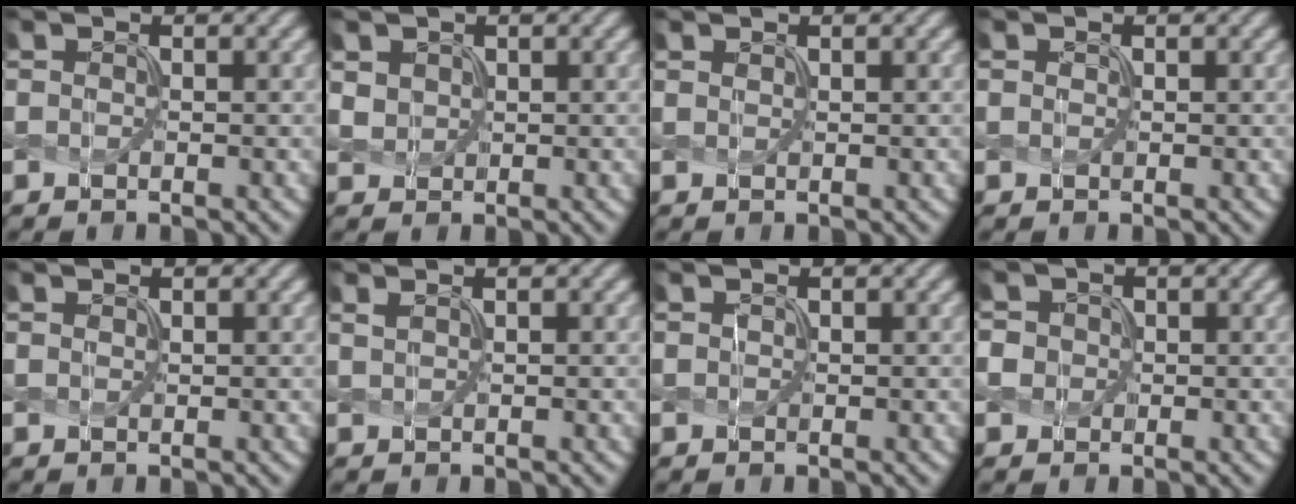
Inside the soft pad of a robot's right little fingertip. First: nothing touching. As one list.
[{"total": 0.7, "force": [0.5, 0.4, -0.2], "torque": [-0.006, 0.003, 0.025]}, {"total": 1.0, "force": [0.0, -0.4, -0.9], "torque": [0.015, 0.003, 0.010]}, {"total": 0.6, "force": [-0.2, 0.1, -0.5], "torque": [0.006, 0.005, 0.005]}, {"total": 1.0, "force": [-0.1, -0.4, -0.9], "torque": [0.015, 0.003, 0.009]}, {"total": 1.9, "force": [1.3, 1.0, 1.0], "torque": [-0.002, 0.014, 0.000]}, {"total": 1.0, "force": [-0.2, -0.1, -0.9], "torque": [0.019, 0.002, 0.007]}, {"total": 1.1, "force": [-0.3, 0.9, -0.5], "torque": [0.007, 0.002, 0.003]}]